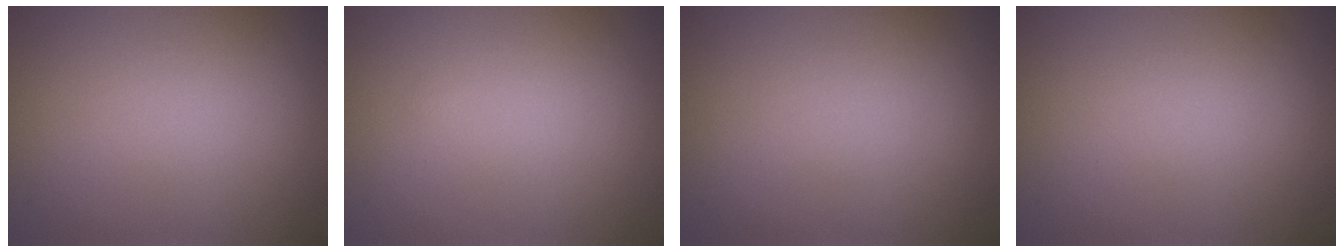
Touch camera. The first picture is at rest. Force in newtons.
{"total": 0.0}
{"total": 0.0}
{"total": 0.0}